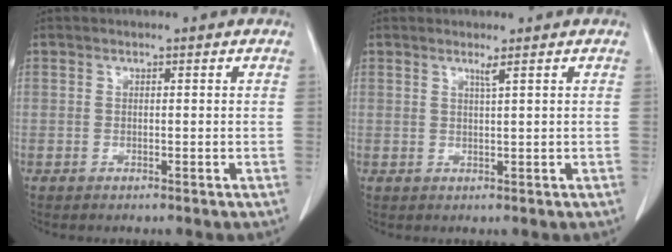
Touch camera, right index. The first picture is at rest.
{"total": 1.1, "force": [0.7, -0.4, 0.7], "torque": [-0.024, -0.009, 0.017]}